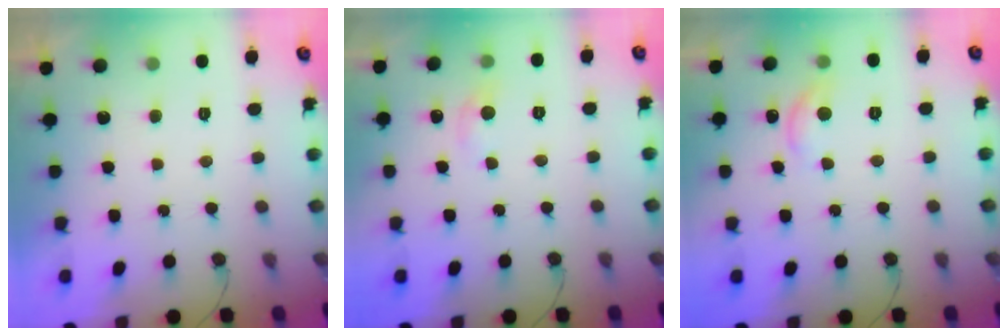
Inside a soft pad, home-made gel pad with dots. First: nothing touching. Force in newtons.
{"total": 4.4, "press": 4.3, "slide": 0.6}
{"total": 8.5, "press": 8.4, "slide": 0.5}